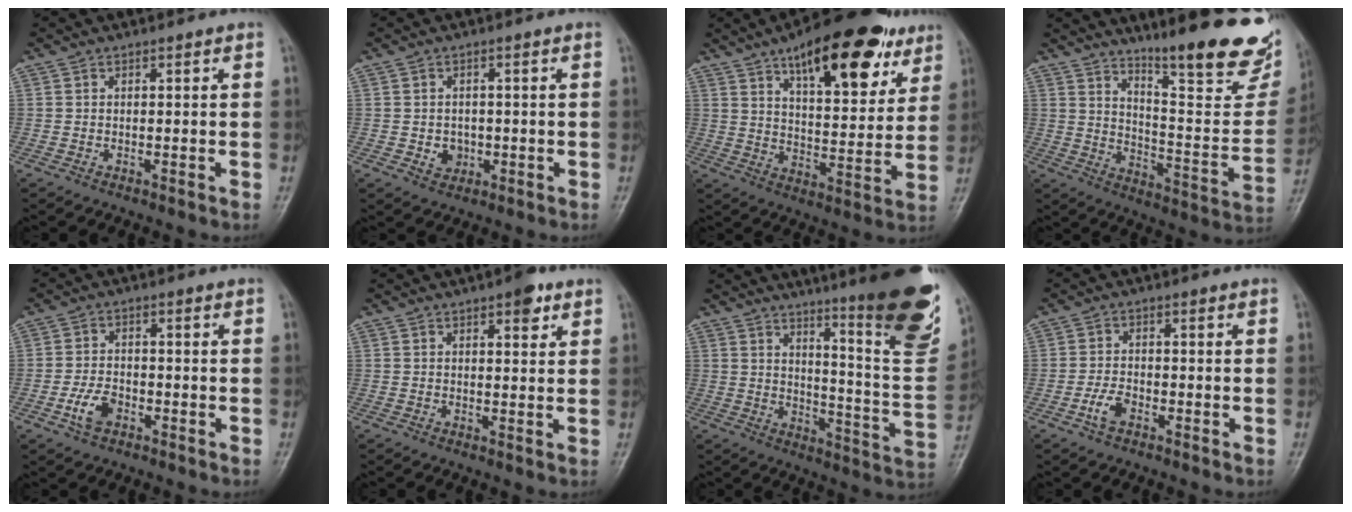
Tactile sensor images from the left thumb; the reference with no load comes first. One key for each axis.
{"total": 3.0, "fx": -0.6, "fy": 2.6, "fz": 1.4, "tx": -0.006, "ty": 0.004, "tz": -0.002}
{"total": 21.9, "fx": 12.6, "fy": 8.6, "fz": 15.6, "tx": -0.191, "ty": -0.038, "tz": 0.193}
{"total": 24.5, "fx": 18.0, "fy": 4.9, "fz": 15.9, "tx": -0.189, "ty": -0.114, "tz": 0.251}
{"total": 4.7, "fx": -2.2, "fy": 2.8, "fz": 3.1, "tx": -0.057, "ty": 0.013, "tz": -0.042}
{"total": 4.1, "fx": 2.3, "fy": 1.5, "fz": 2.9, "tx": -0.029, "ty": -0.008, "tz": 0.029}
{"total": 24.0, "fx": 15.4, "fy": 3.3, "fz": 18.1, "tx": -0.218, "ty": -0.096, "tz": 0.207}
{"total": 3.3, "fx": -1.8, "fy": 1.7, "fz": 2.3, "tx": -0.046, "ty": 0.013, "tz": -0.035}